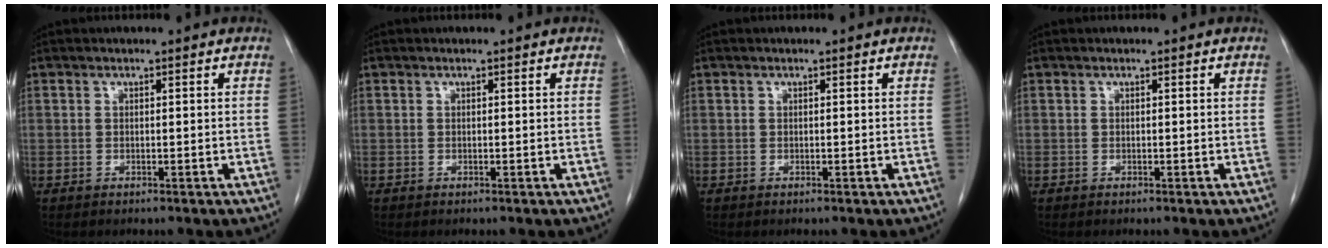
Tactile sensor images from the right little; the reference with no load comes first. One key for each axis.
{"total": 0.0}
{"total": 0.0}
{"total": 0.0}